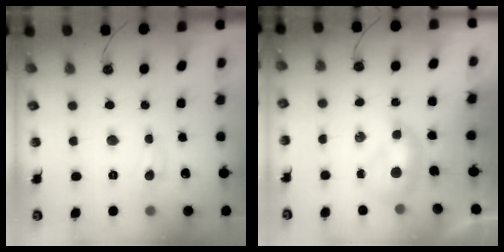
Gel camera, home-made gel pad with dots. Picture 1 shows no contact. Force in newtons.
{"total": 1.7, "press": 1.6, "slide": 0.6}